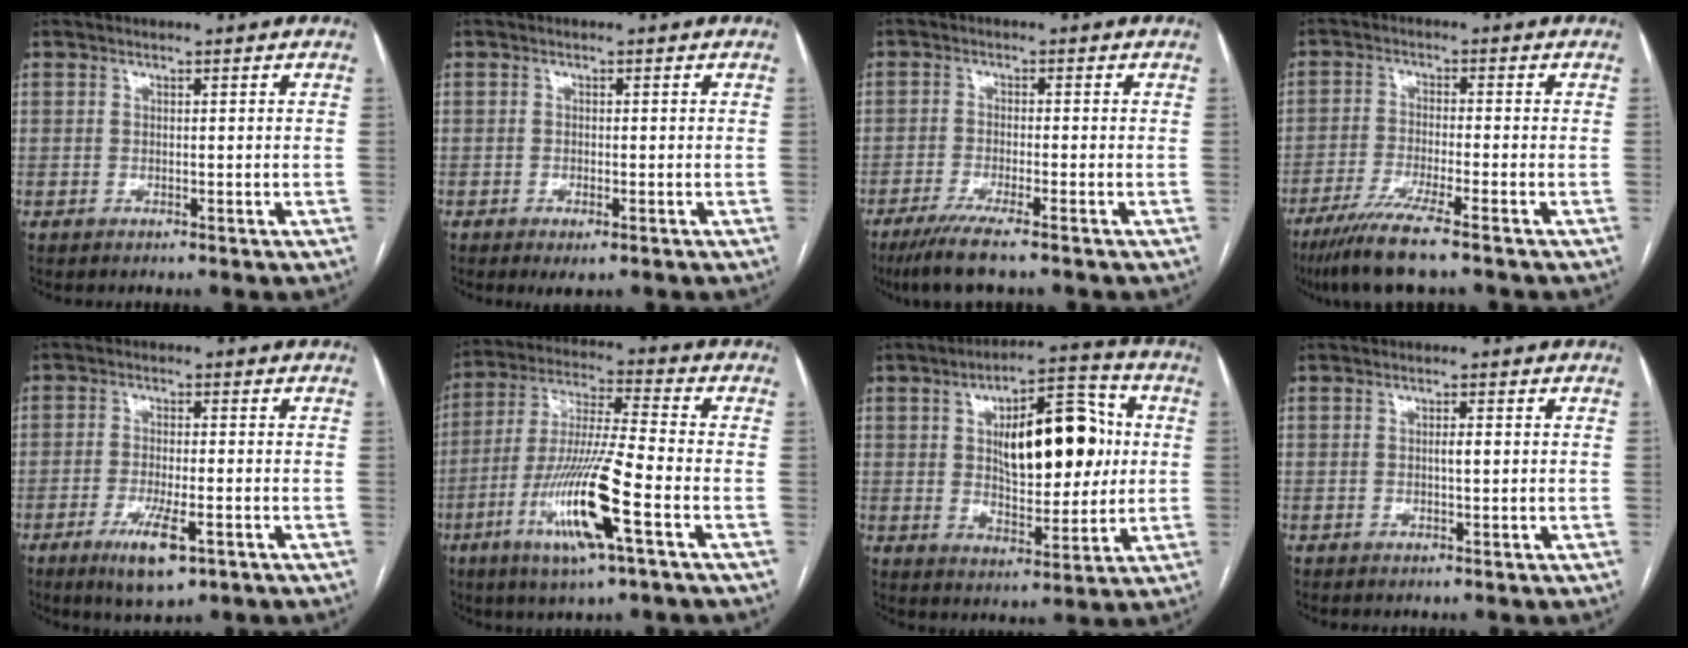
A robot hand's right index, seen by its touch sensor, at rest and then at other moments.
{"total": 2.1, "force": [-1.1, 0.6, 1.7], "torque": [-0.026, -0.003, -0.013]}
{"total": 6.9, "force": [-5.1, -0.3, 4.7], "torque": [-0.079, -0.017, -0.088]}
{"total": 8.6, "force": [-6.4, -0.7, 5.7], "torque": [-0.099, -0.027, -0.112]}
{"total": 7.0, "force": [-3.5, 1.5, 5.9], "torque": [-0.111, -0.014, -0.053]}
{"total": 15.3, "force": [-5.9, 0.5, 14.0], "torque": [-0.285, -0.019, -0.111]}
{"total": 15.6, "force": [2.9, 6.2, 14.0], "torque": [-0.212, 0.023, 0.048]}
{"total": 1.3, "force": [0.1, 0.2, 1.3], "torque": [-0.025, 0.002, 0.001]}